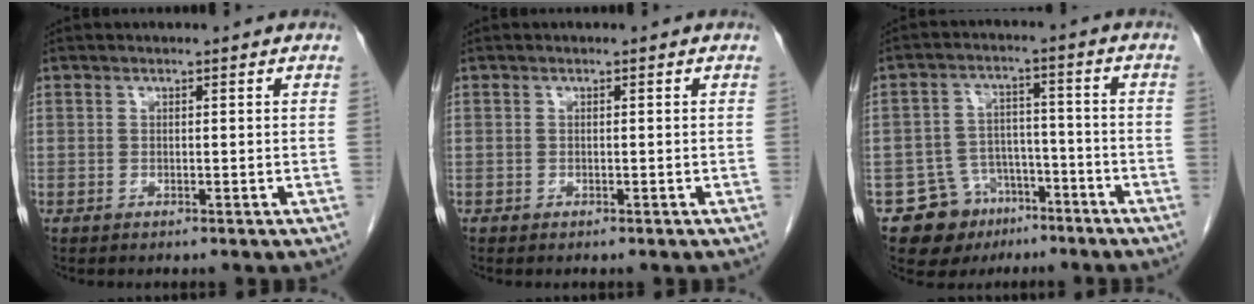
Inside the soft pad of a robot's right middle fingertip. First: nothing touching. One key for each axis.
{"total": 0.0}
{"total": 8.6, "fx": -5.5, "fy": 6.4, "fz": 1.9, "tx": -0.033, "ty": 0.022, "tz": -0.081}